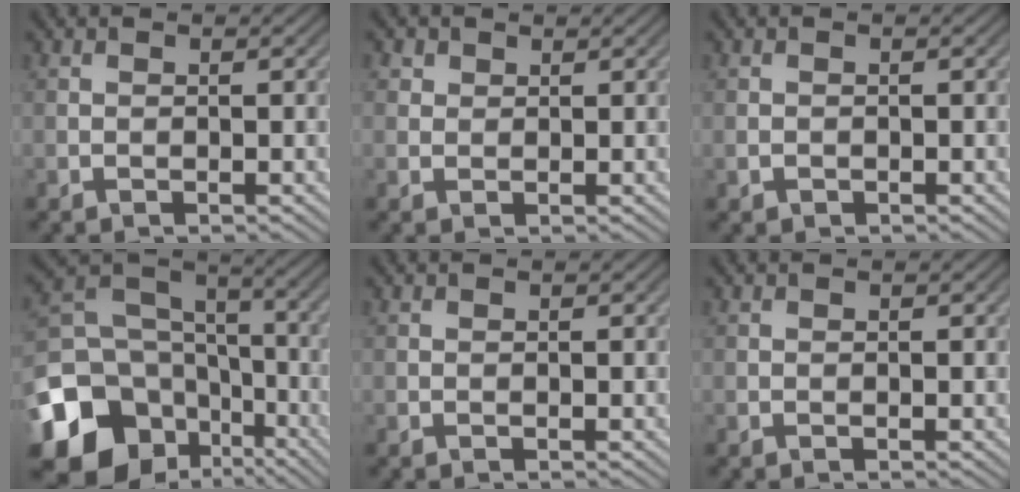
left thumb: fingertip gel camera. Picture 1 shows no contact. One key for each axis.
{"total": 2.0, "fx": 1.1, "fy": 1.6, "fz": 0.6, "tx": -0.017, "ty": -0.004, "tz": 0.022}
{"total": 0.9, "fx": -0.3, "fy": 0.8, "fz": 0.3, "tx": -0.006, "ty": -0.005, "tz": -0.008}
{"total": 18.0, "fx": -8.3, "fy": 14.0, "fz": 7.8, "tx": -0.223, "ty": -0.041, "tz": -0.134}
{"total": 0.0}
{"total": 0.0}